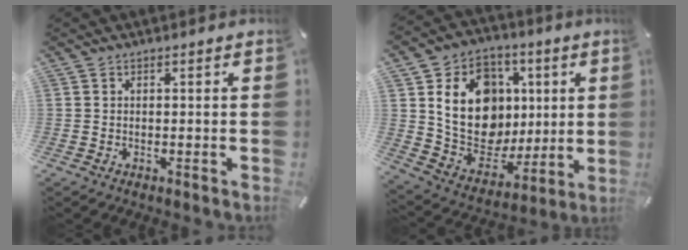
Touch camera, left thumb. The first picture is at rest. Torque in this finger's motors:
{"motor_torque": [1.01, 0.71, 0.61, -0.33, 0.48]}